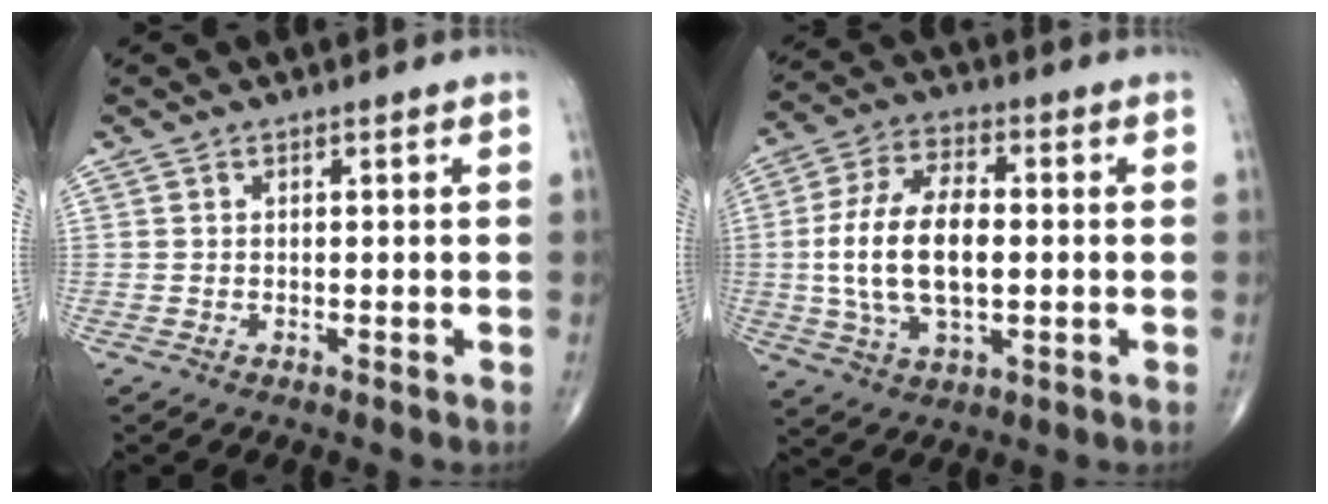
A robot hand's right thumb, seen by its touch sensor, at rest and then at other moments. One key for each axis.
{"total": 15.1, "fx": -0.5, "fy": 8.0, "fz": 12.8, "tx": -0.250, "ty": 0.012, "tz": -0.010}